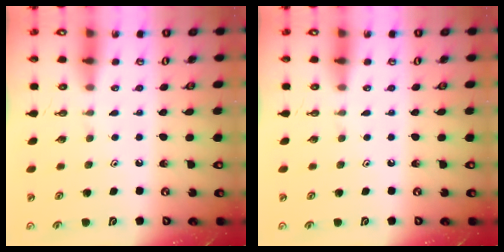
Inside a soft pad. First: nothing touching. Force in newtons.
{"total": 0.0}